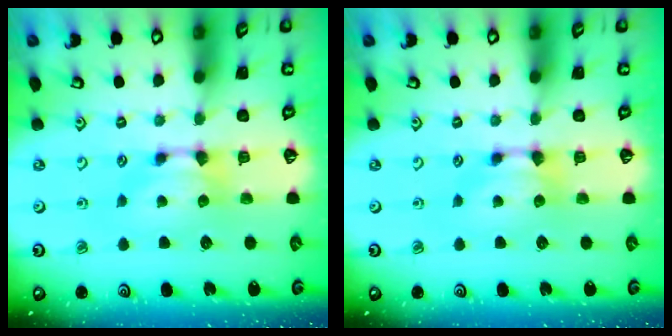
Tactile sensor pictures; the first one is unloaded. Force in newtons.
{"total": 0.0}